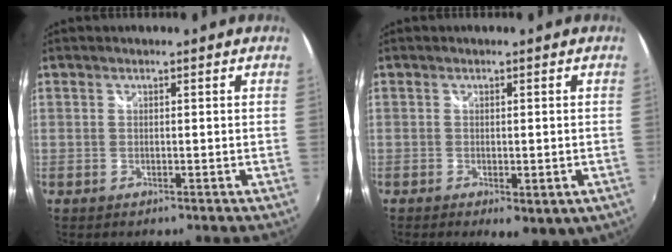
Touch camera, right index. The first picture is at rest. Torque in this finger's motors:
{"motor_torque": [1.36, -0.78, 0.47, 0.09]}